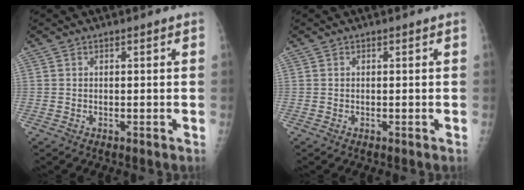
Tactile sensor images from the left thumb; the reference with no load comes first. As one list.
[{"total": 0.0}]